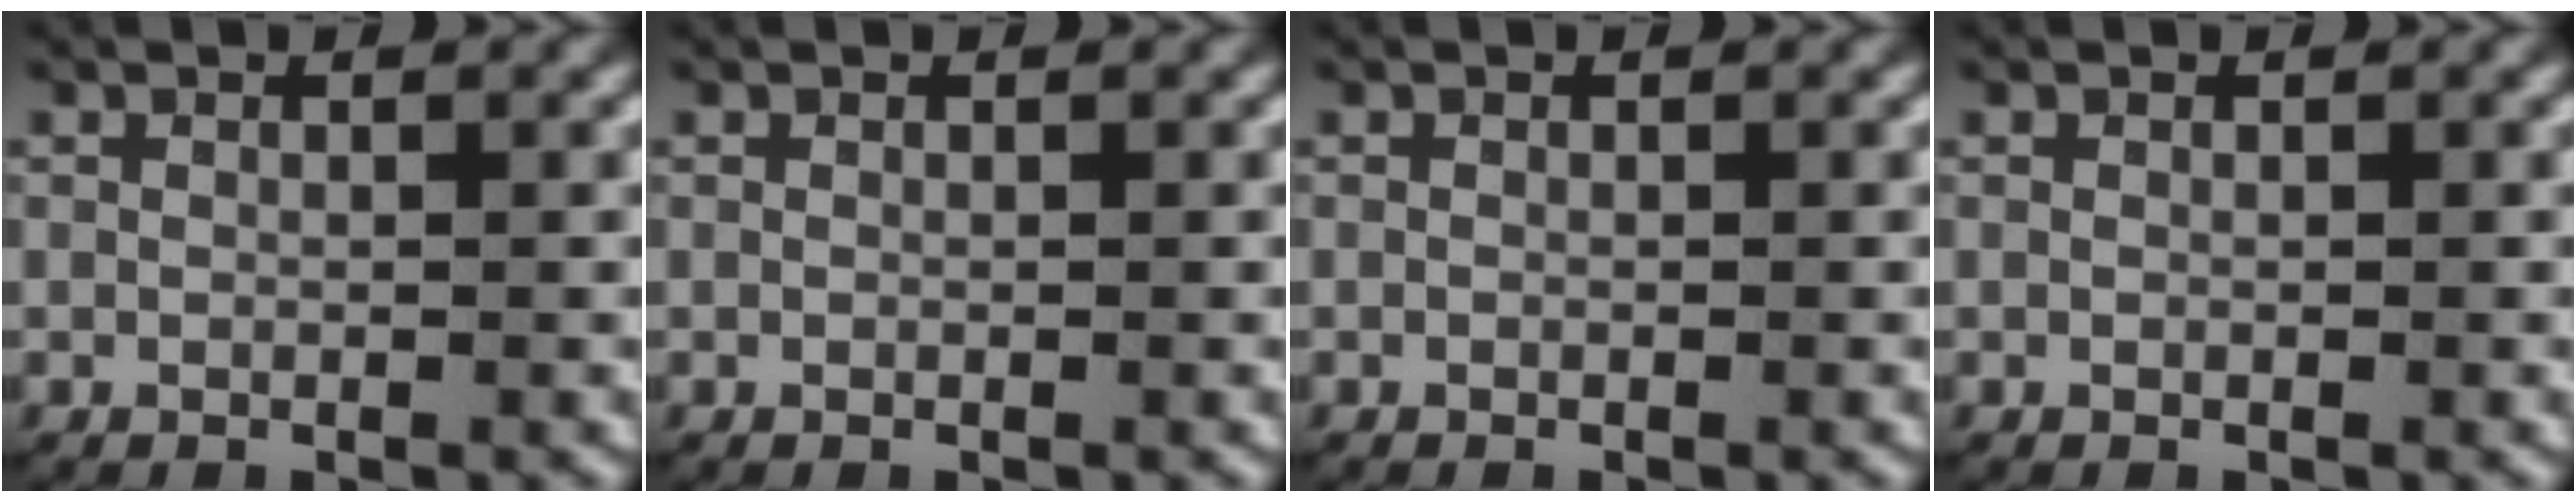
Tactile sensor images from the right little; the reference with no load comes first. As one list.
[{"total": 0.0}, {"total": 0.0}, {"total": 0.0}]